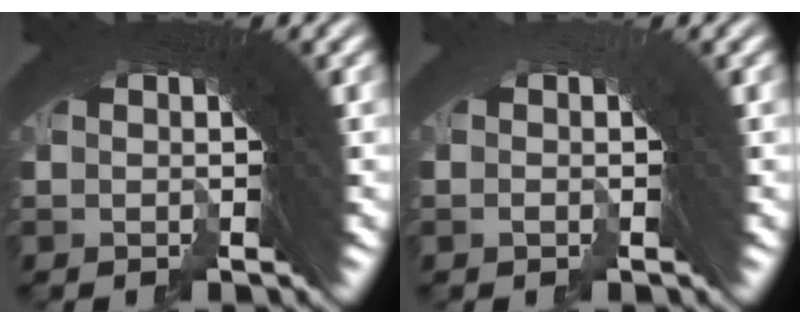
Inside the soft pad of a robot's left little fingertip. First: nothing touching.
{"total": 1.3, "force": [-1.2, -0.3, -0.4], "torque": [0.015, 0.008, -0.025]}